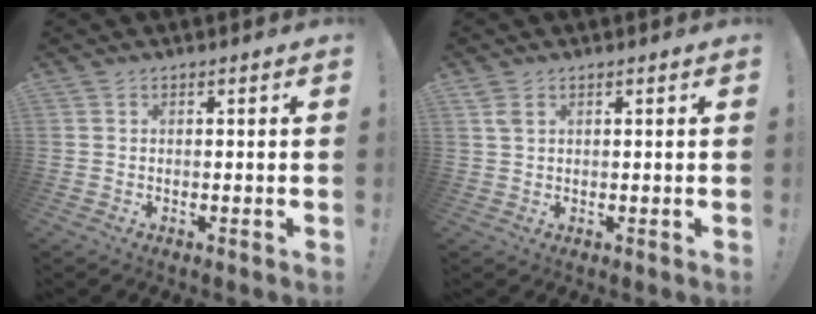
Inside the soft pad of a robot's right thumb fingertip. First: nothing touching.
{"total": 2.2, "force": [1.2, 0.9, 1.6], "torque": [-0.033, 0.002, 0.022]}